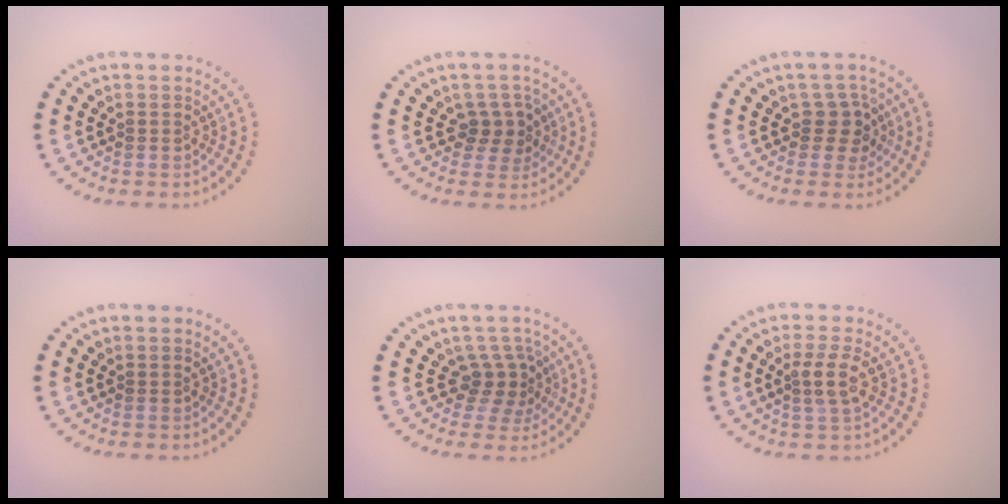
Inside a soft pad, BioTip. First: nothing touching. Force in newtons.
{"total": 2.2, "press": 2.0, "slide": 1.0}
{"total": 2.4, "press": 2.0, "slide": 1.3}
{"total": 0.0}
{"total": 2.8, "press": 2.0, "slide": 2.0}
{"total": 2.5, "press": 2.2, "slide": 1.1}